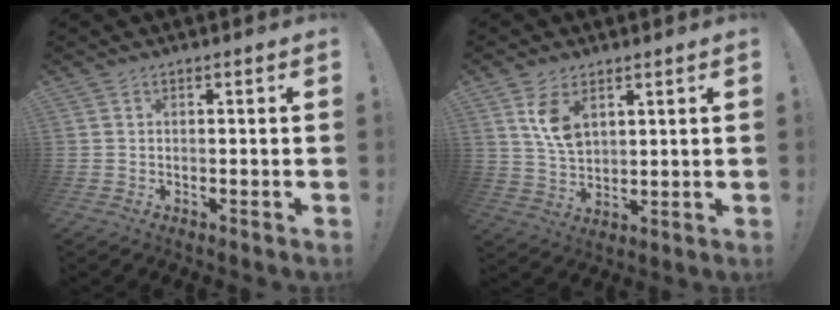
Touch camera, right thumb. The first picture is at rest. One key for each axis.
{"total": 8.4, "fx": 4.3, "fy": 5.0, "fz": 5.2, "tx": -0.088, "ty": -0.013, "tz": 0.082}